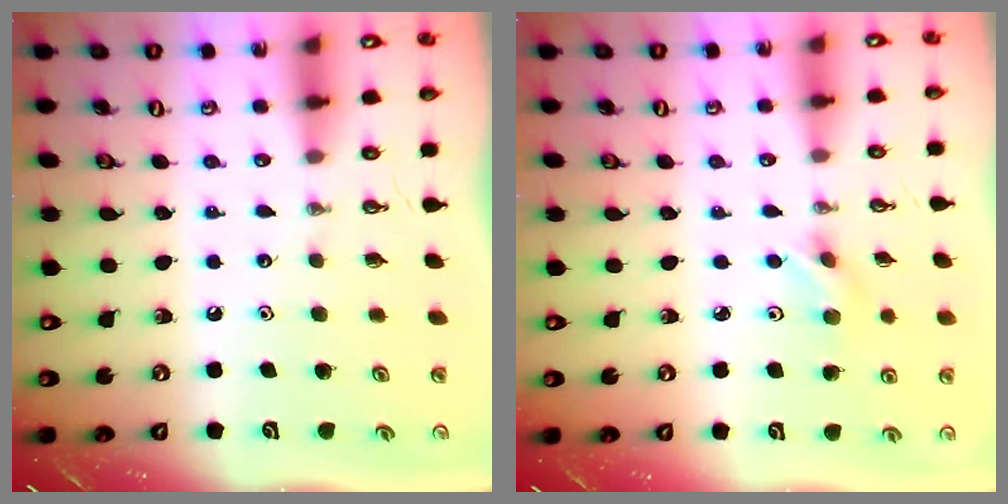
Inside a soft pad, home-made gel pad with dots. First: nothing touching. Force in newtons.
{"total": 3.5, "press": 3.5, "slide": 0.6}